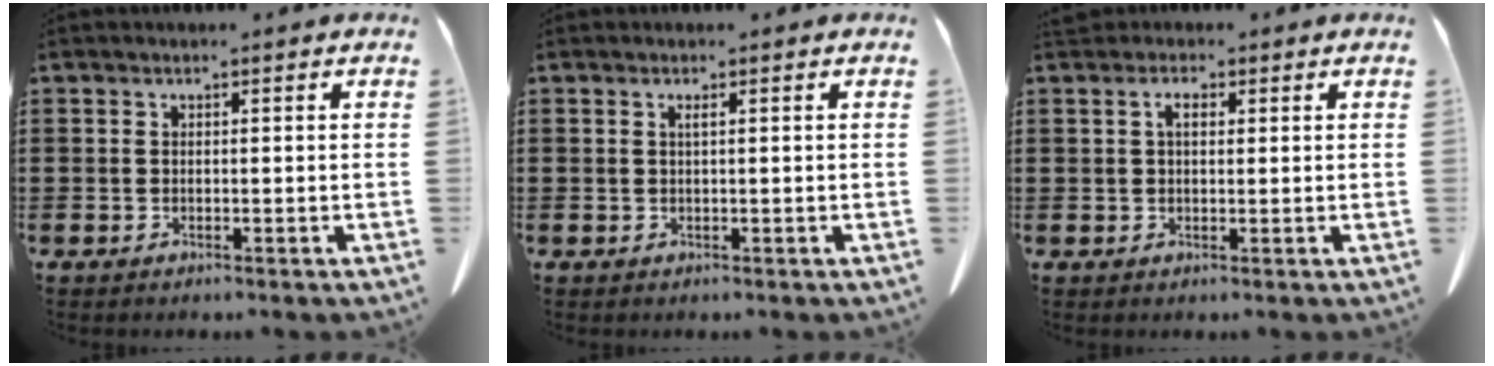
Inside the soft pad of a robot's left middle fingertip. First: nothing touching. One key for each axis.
{"total": 0.7, "fx": 0.3, "fy": 0.0, "fz": 0.6, "tx": -0.014, "ty": -0.002, "tz": 0.007}
{"total": 2.5, "fx": 0.9, "fy": 1.3, "fz": 1.9, "tx": -0.043, "ty": 0.006, "tz": 0.015}